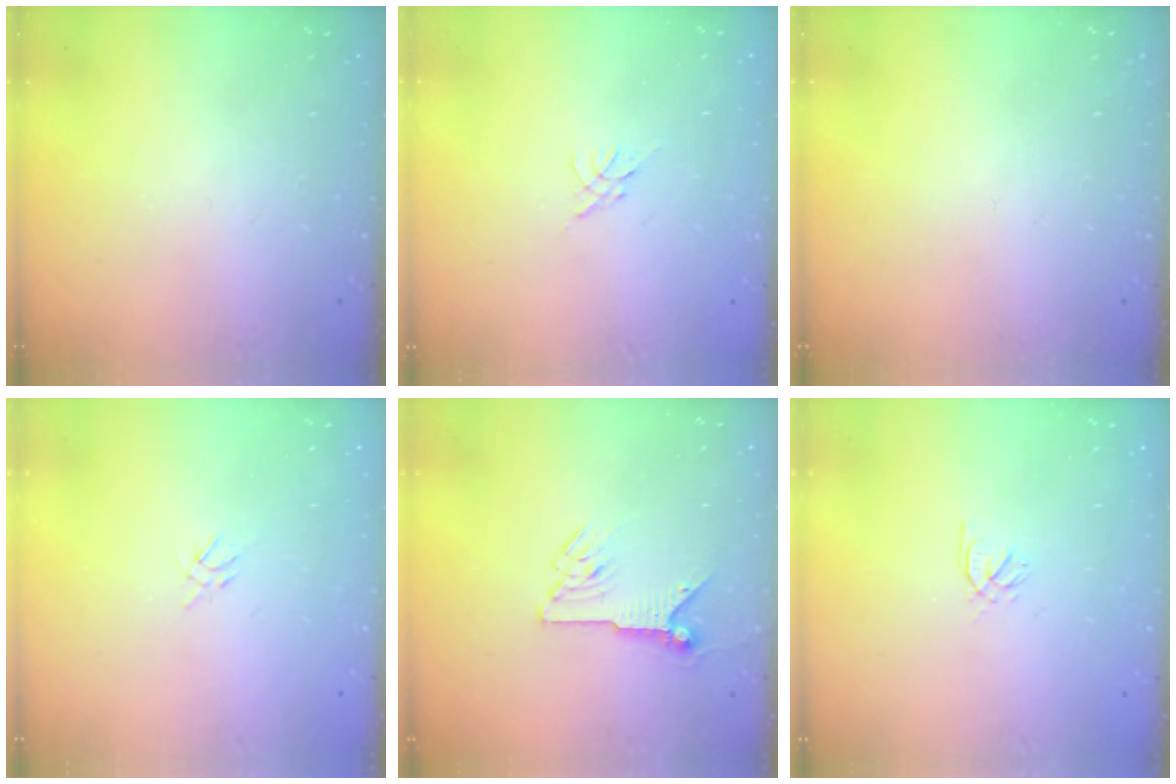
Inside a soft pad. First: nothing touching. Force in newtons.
{"total": 0.0}
{"total": 0.0}
{"total": 2.2, "press": 2.2, "slide": 0.5}
{"total": 6.9, "press": 6.9, "slide": 0.3}
{"total": 0.5, "press": 0.3, "slide": 0.4}